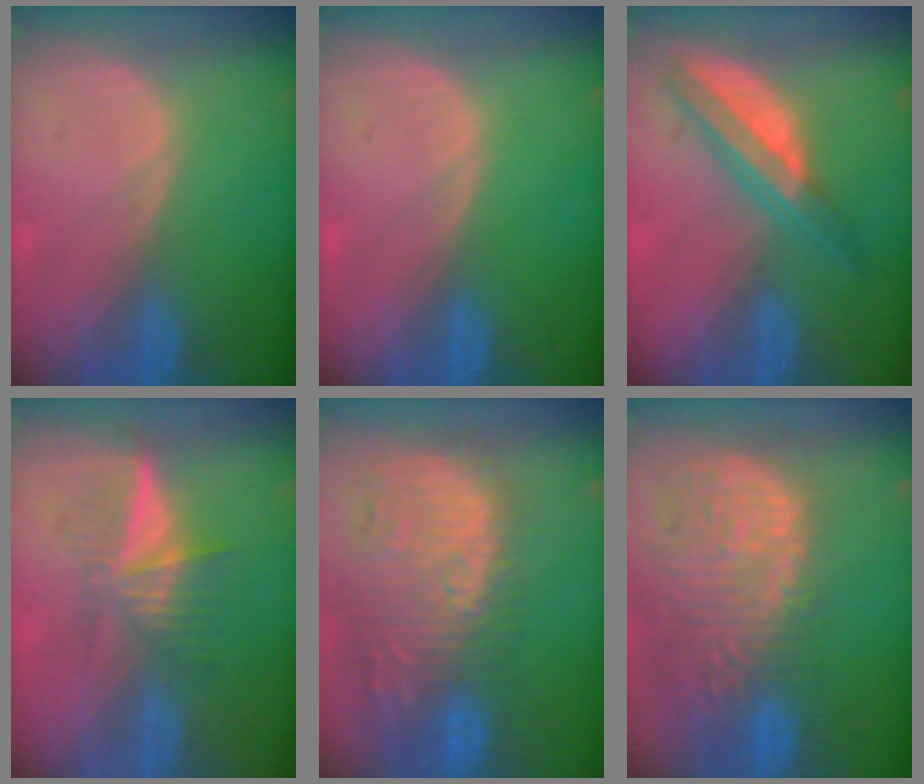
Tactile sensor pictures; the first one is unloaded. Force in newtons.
{"total": 0.0}
{"total": 6.5, "press": 5.7, "slide": 3.1}
{"total": 6.3, "press": 5.3, "slide": 3.5}
{"total": 13.7, "press": 12.2, "slide": 6.3}
{"total": 14.9, "press": 12.3, "slide": 8.3}